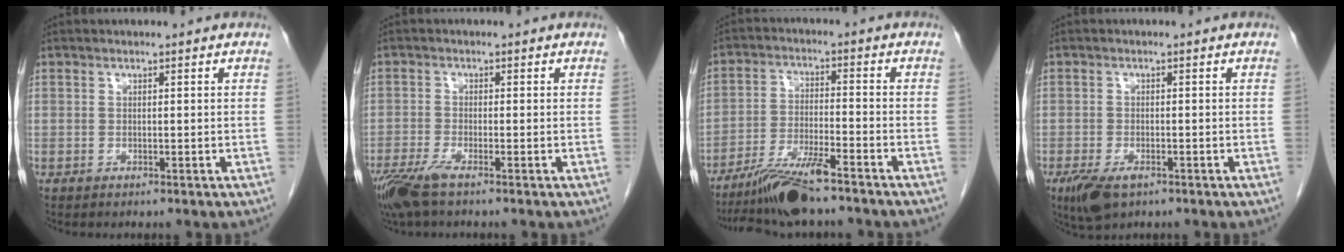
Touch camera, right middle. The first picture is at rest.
{"total": 5.1, "force": [-3.5, 0.6, 3.6], "torque": [-0.074, -0.014, -0.068]}
{"total": 9.9, "force": [-8.0, 0.5, 5.9], "torque": [-0.109, -0.024, -0.143]}
{"total": 4.9, "force": [-2.9, 2.1, 3.4], "torque": [-0.069, -0.009, -0.047]}